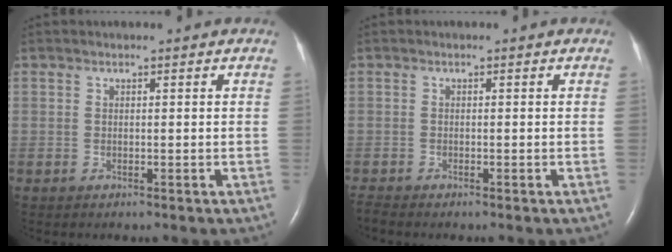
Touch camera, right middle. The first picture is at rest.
{"total": 0.9, "force": [-0.9, -0.2, 0.1], "torque": [-0.009, -0.006, -0.019]}